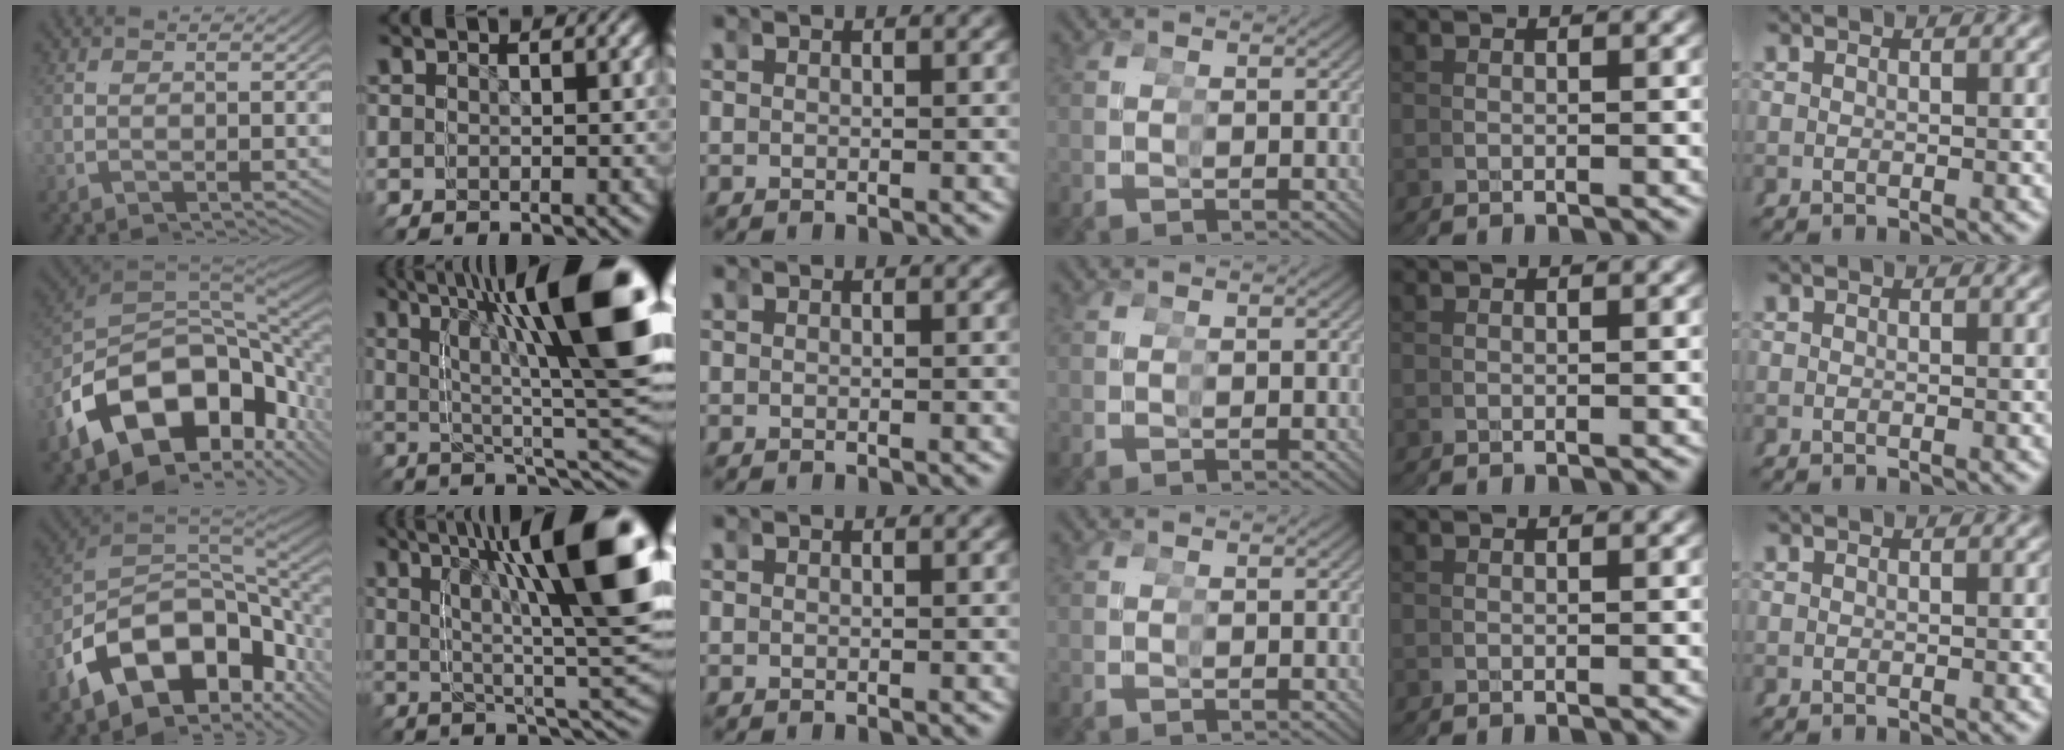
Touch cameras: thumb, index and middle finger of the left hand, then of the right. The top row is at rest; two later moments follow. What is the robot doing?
{"motion": "grasp_and_lifting", "object": "toy banana"}